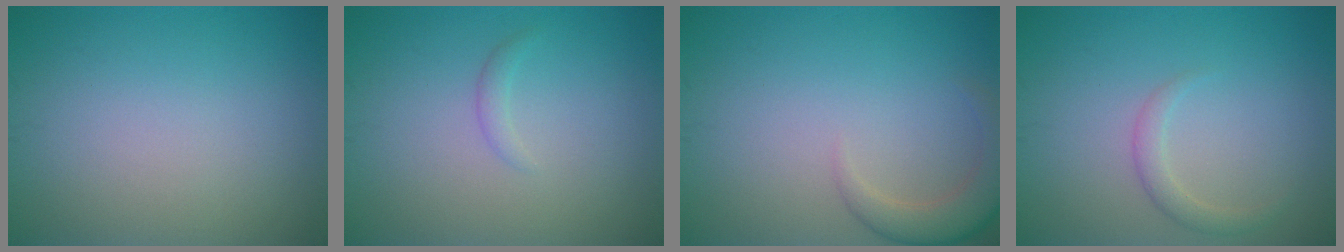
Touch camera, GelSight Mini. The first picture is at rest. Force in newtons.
{"total": 0.8, "press": 0.8, "slide": 0.1}
{"total": 3.3, "press": 3.3, "slide": 0.3}
{"total": 1.5, "press": 1.5, "slide": 0.0}